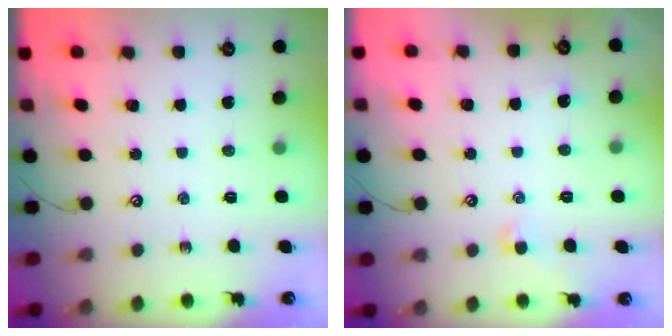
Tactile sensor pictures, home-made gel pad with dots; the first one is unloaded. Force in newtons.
{"total": 1.0, "press": 0.9, "slide": 0.6}